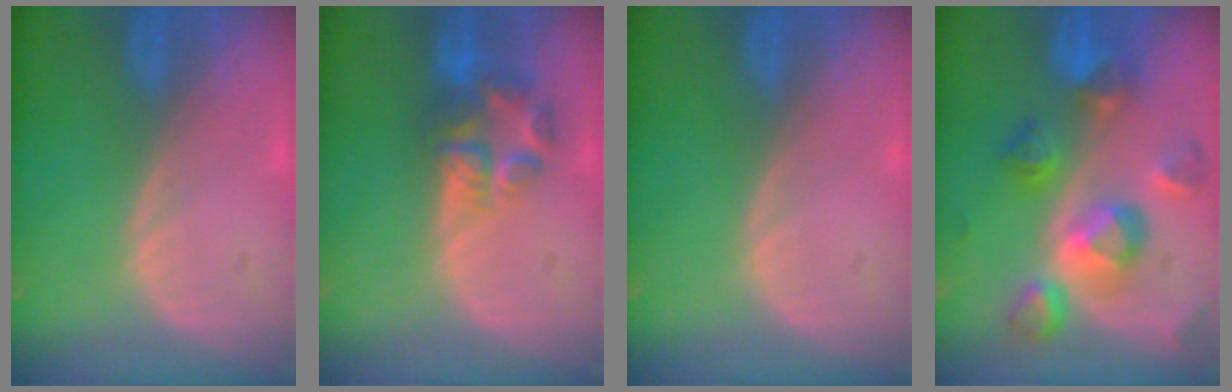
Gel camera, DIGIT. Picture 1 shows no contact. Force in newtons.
{"total": 7.0, "press": 6.1, "slide": 3.4}
{"total": 0.0}
{"total": 10.4, "press": 9.3, "slide": 4.6}